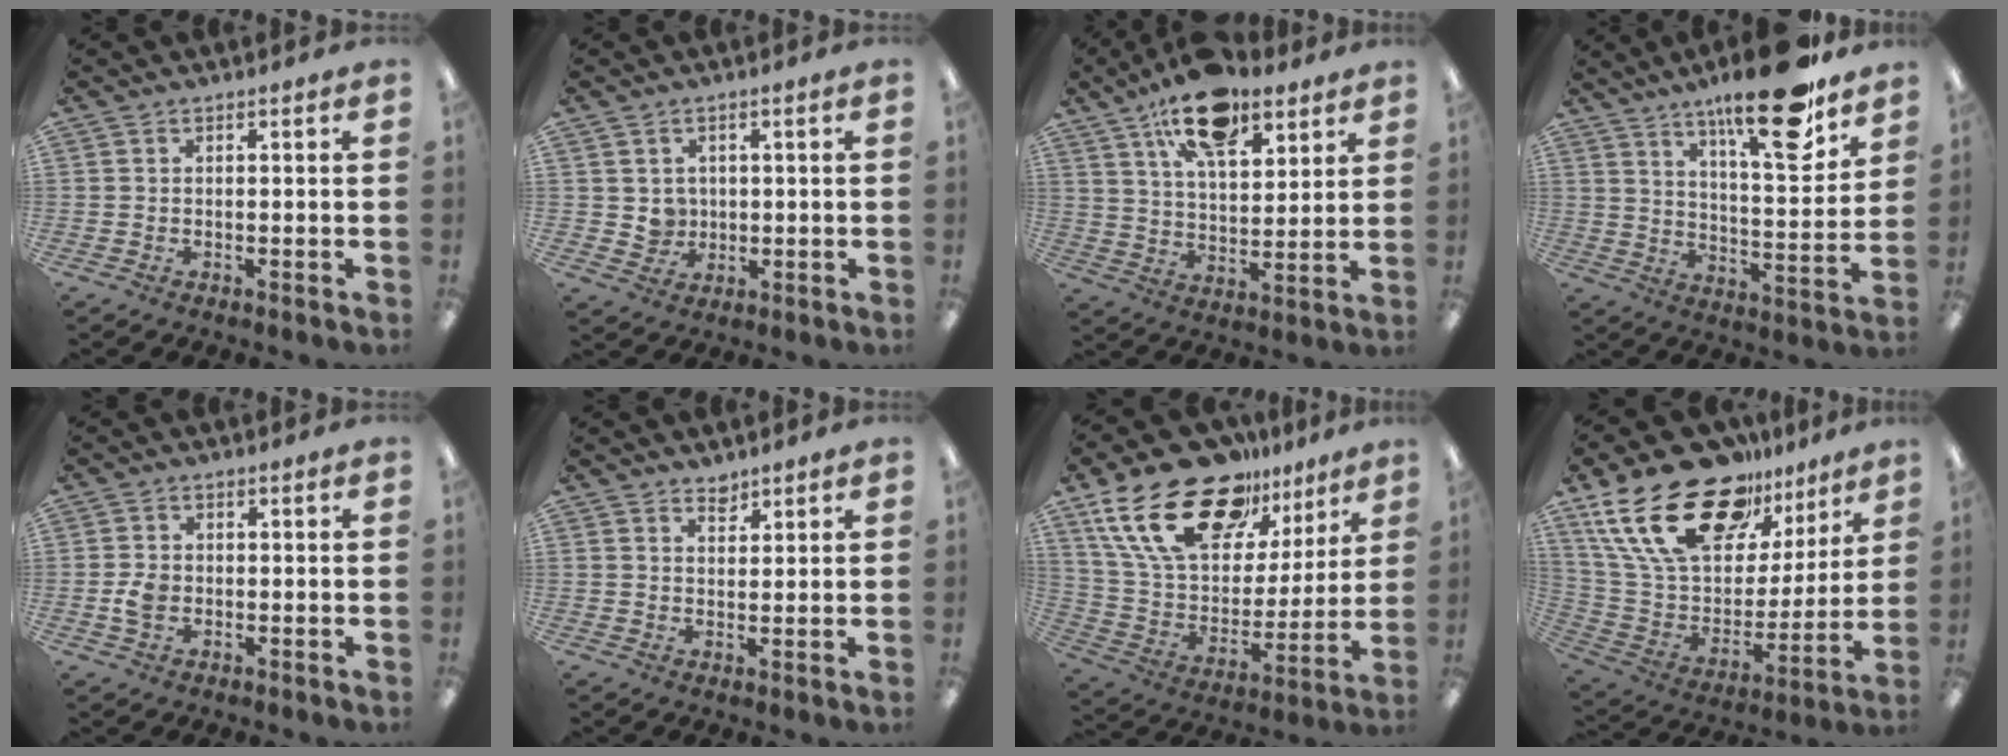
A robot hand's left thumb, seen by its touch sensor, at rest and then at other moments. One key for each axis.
{"total": 3.8, "fx": 1.3, "fy": 3.5, "fz": 0.4, "tx": -0.005, "ty": -0.003, "tz": 0.023}
{"total": 16.8, "fx": 11.1, "fy": 7.7, "fz": 9.9, "tx": -0.163, "ty": -0.048, "tz": 0.192}
{"total": 19.6, "fx": 14.3, "fy": 4.4, "fz": 12.7, "tx": -0.192, "ty": -0.090, "tz": 0.225}
{"total": 3.4, "fx": -0.5, "fy": 2.5, "fz": 2.2, "tx": -0.048, "ty": 0.002, "tz": -0.011}
{"total": 2.4, "fx": 2.3, "fy": 0.8, "fz": 0.3, "tx": 0.007, "ty": -0.017, "tz": 0.040}
{"total": 25.1, "fx": 16.1, "fy": 13.1, "fz": 14.1, "tx": -0.267, "ty": -0.092, "tz": 0.285}
{"total": 26.8, "fx": 17.0, "fy": 14.2, "fz": 15.1, "tx": -0.285, "ty": -0.096, "tz": 0.310}